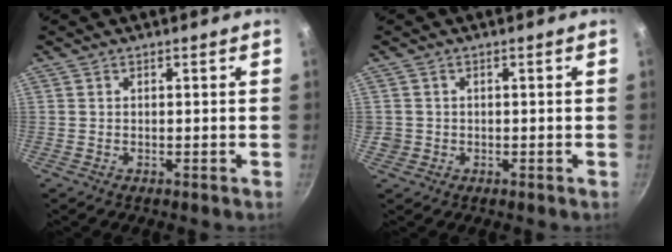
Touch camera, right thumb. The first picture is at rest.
{"total": 1.9, "force": [-0.2, 1.9, 0.4], "torque": [-0.005, 0.005, -0.001]}